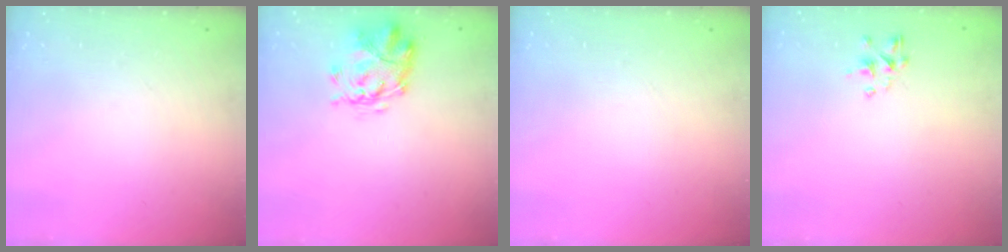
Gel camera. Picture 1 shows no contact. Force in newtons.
{"total": 3.8, "press": 3.4, "slide": 1.6}
{"total": 0.0}
{"total": 1.8, "press": 1.7, "slide": 0.7}